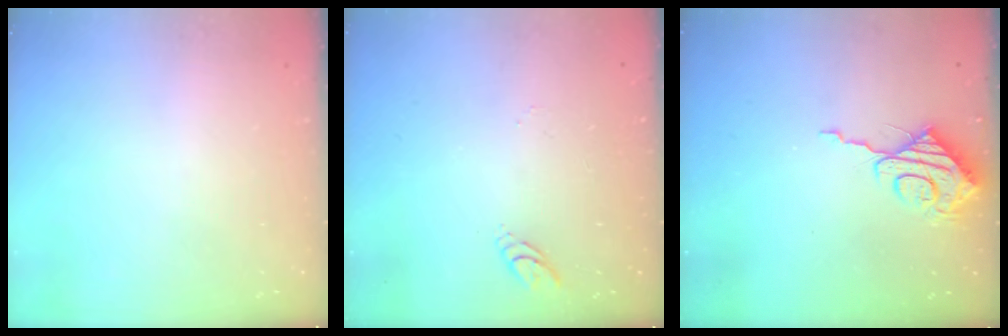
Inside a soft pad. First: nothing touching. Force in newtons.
{"total": 4.6, "press": 4.5, "slide": 0.4}
{"total": 9.6, "press": 9.6, "slide": 0.6}